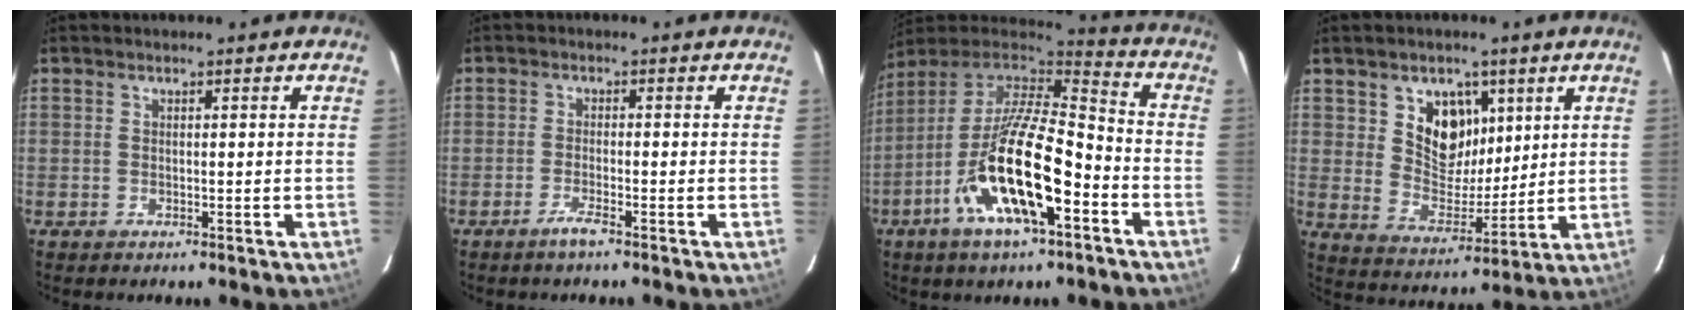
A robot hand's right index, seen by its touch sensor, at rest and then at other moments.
{"total": 1.6, "force": [-1.2, -0.2, 1.0], "torque": [-0.024, -0.002, -0.025]}
{"total": 21.2, "force": [-8.9, 6.3, 18.2], "torque": [-0.343, -0.030, -0.172]}
{"total": 10.0, "force": [4.5, 7.4, 5.1], "torque": [-0.086, -0.007, 0.089]}